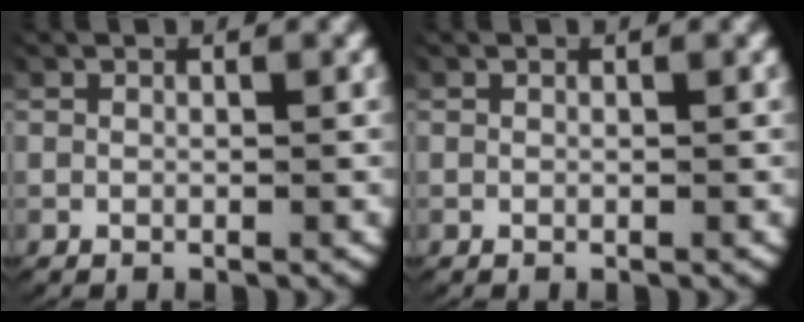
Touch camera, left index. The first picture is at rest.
{"total": 0.0}